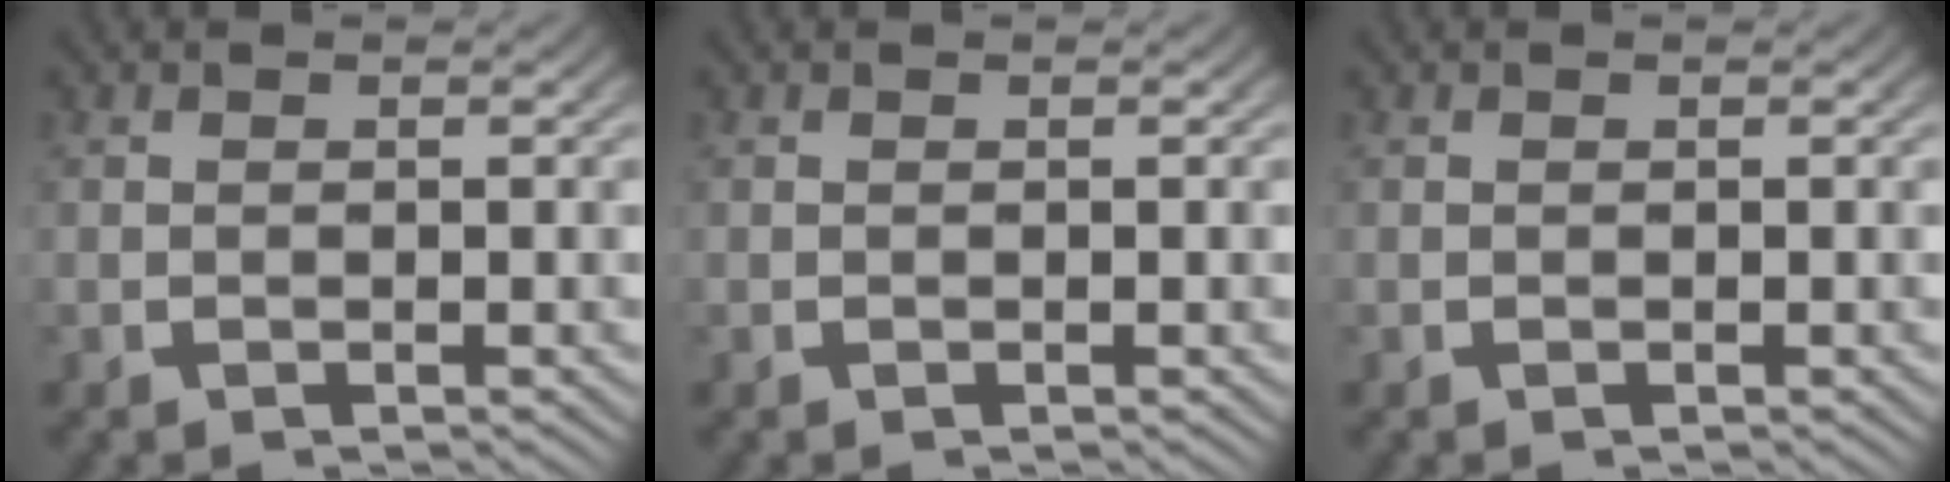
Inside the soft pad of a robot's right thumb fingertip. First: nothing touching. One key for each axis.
{"total": 0.0}
{"total": 0.0}